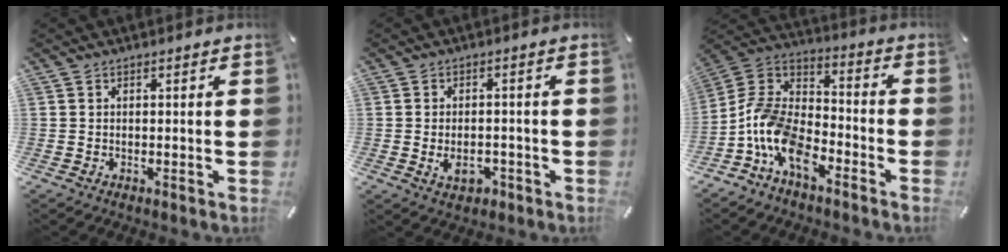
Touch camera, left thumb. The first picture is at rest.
{"total": 5.0, "force": [-1.5, 3.3, 3.4], "torque": [-0.053, -0.004, -0.028]}
{"total": 12.6, "force": [-7.9, 7.1, 6.8], "torque": [-0.151, 0.028, -0.156]}